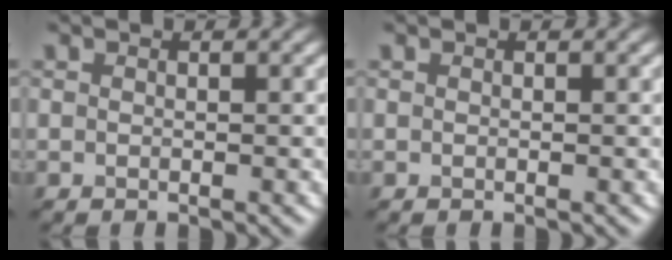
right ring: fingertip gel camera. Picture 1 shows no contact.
{"total": 0.0}